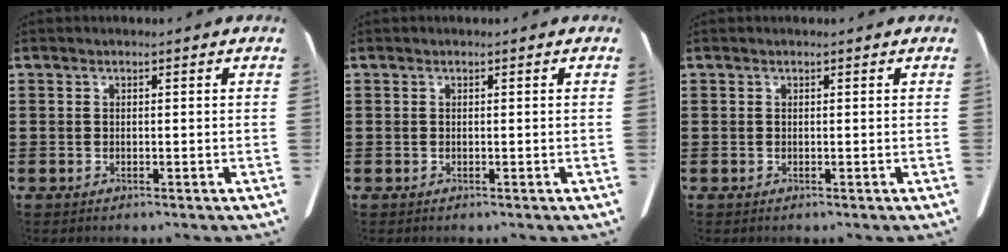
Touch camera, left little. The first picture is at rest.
{"total": 0.0}
{"total": 0.0}